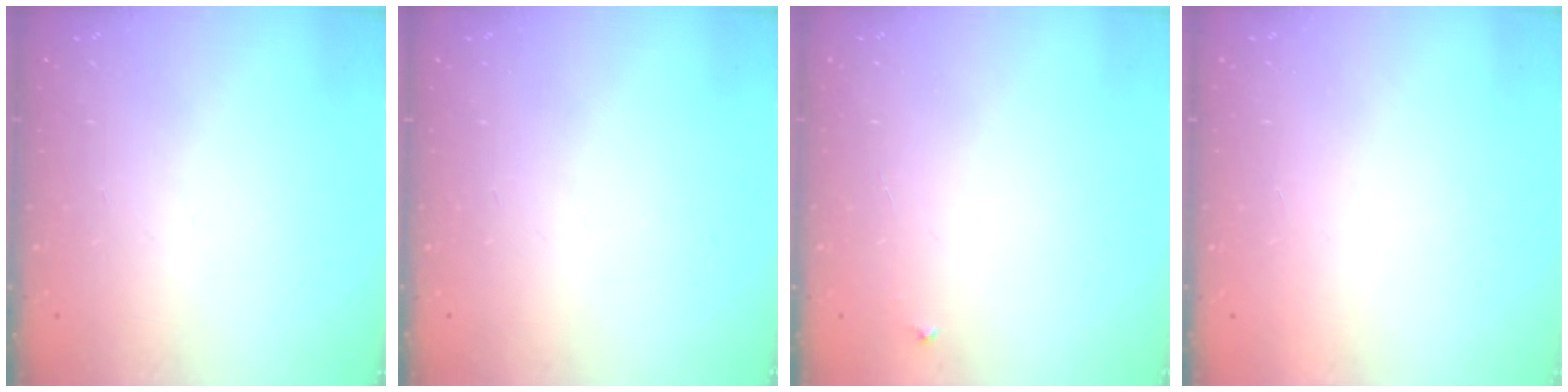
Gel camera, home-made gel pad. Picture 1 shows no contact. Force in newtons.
{"total": 0.0}
{"total": 2.2, "press": 2.2, "slide": 0.1}
{"total": 1.6, "press": 1.6, "slide": 0.1}